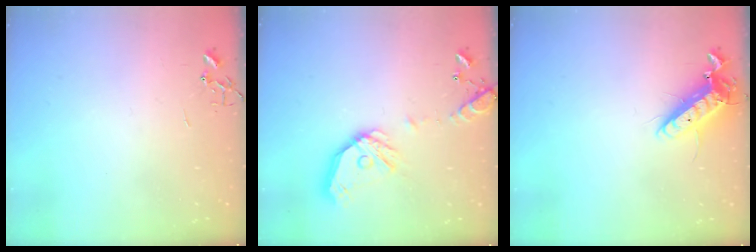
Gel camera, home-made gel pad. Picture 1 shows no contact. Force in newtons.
{"total": 15.7, "press": 15.4, "slide": 2.5}
{"total": 13.1, "press": 12.9, "slide": 2.5}